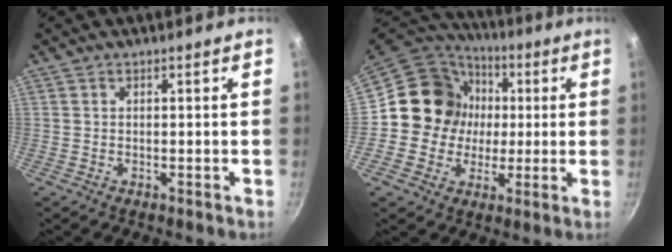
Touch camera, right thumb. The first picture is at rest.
{"total": 15.0, "force": [1.2, 13.8, 5.7], "torque": [-0.071, 0.021, 0.010]}